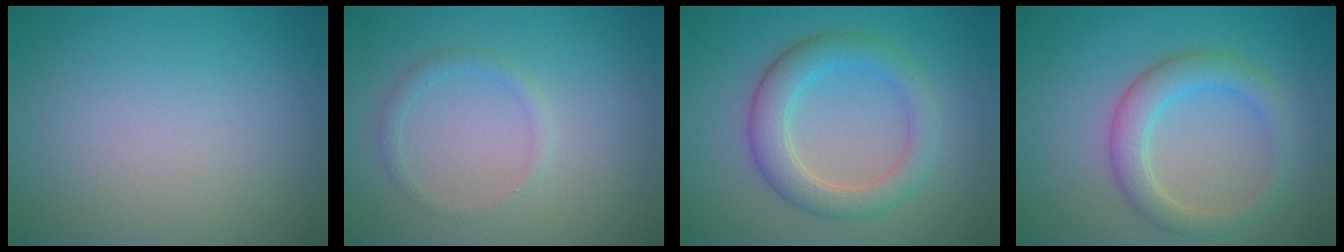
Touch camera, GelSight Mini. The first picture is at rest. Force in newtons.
{"total": 1.2, "press": 1.2, "slide": 0.1}
{"total": 4.4, "press": 4.4, "slide": 0.1}
{"total": 3.5, "press": 3.5, "slide": 0.3}